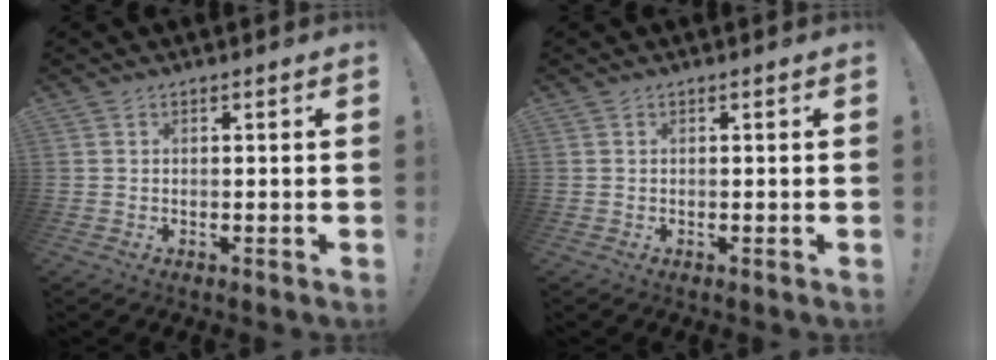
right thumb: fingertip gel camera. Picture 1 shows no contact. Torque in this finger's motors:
{"motor_torque": [0.00, 0.00, 0.00, 0.00, 0.00]}